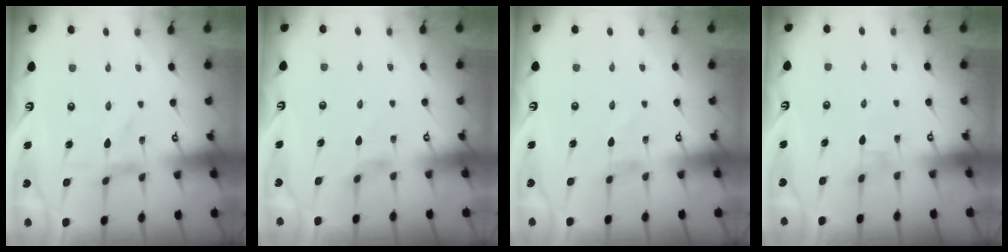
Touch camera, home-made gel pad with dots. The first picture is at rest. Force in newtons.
{"total": 2.5, "press": 2.5, "slide": 0.4}
{"total": 0.8, "press": 0.8, "slide": 0.3}
{"total": 1.9, "press": 1.9, "slide": 0.2}